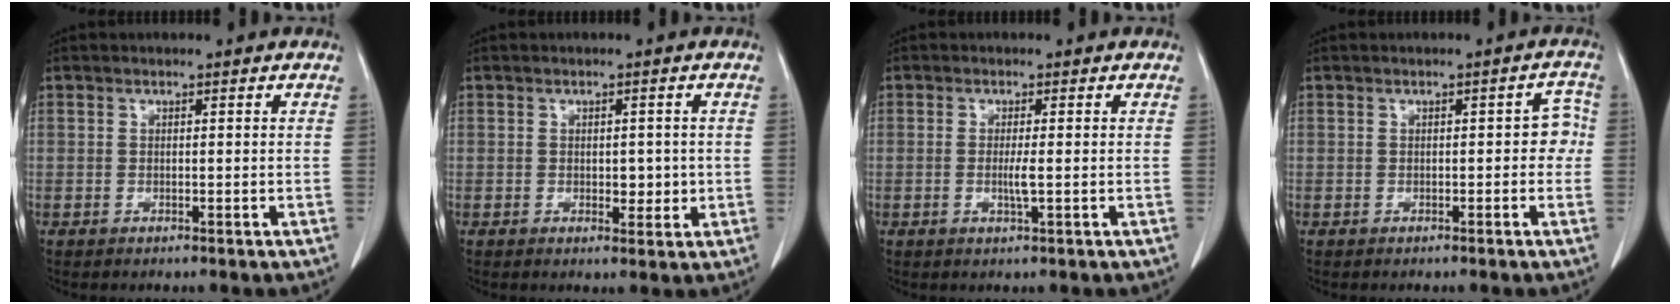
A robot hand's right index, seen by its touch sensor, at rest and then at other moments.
{"total": 2.9, "force": [-0.3, 1.7, 2.4], "torque": [-0.028, -0.001, 0.002]}
{"total": 2.1, "force": [-0.3, 0.0, 2.1], "torque": [-0.044, -0.004, -0.006]}
{"total": 3.2, "force": [-0.3, 1.7, 2.7], "torque": [-0.018, 0.018, -0.006]}